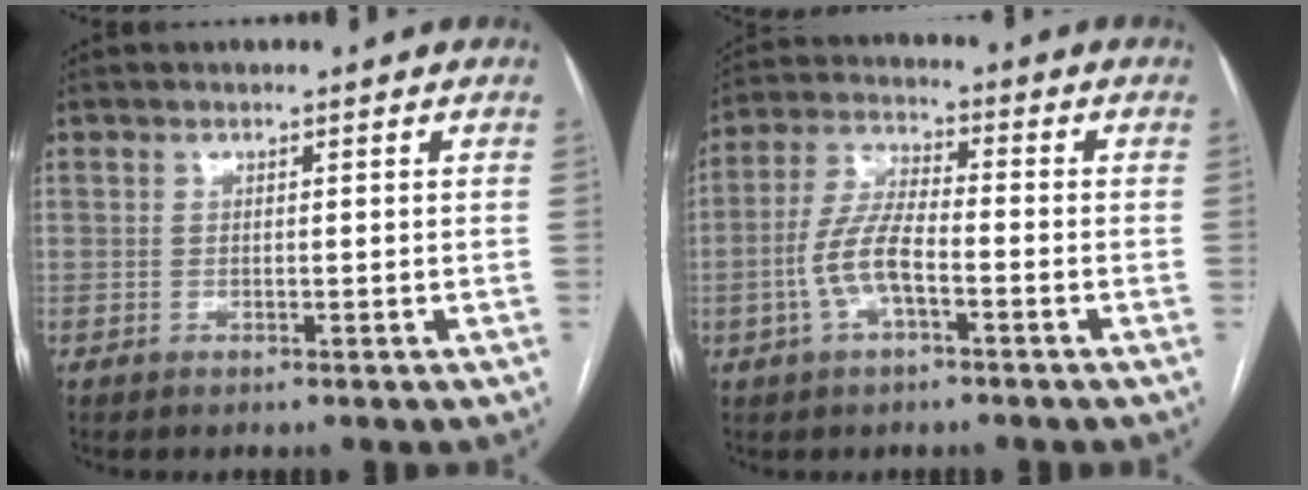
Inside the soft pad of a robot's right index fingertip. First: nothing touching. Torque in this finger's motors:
{"motor_torque": [1.31, -0.24, 0.73, 0.18]}